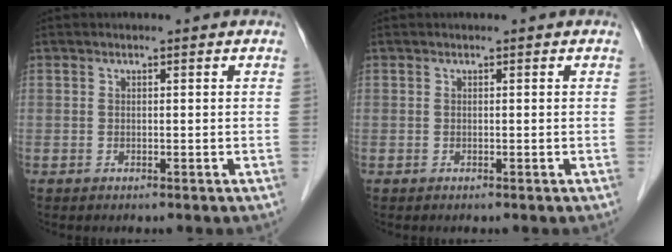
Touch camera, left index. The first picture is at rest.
{"total": 0.0}